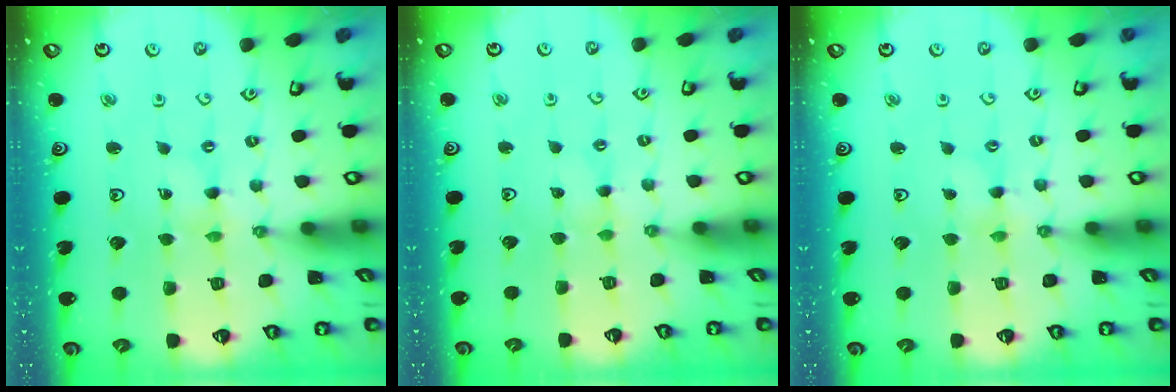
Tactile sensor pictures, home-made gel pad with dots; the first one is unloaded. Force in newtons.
{"total": 1.7, "press": 1.7, "slide": 0.3}
{"total": 0.0}